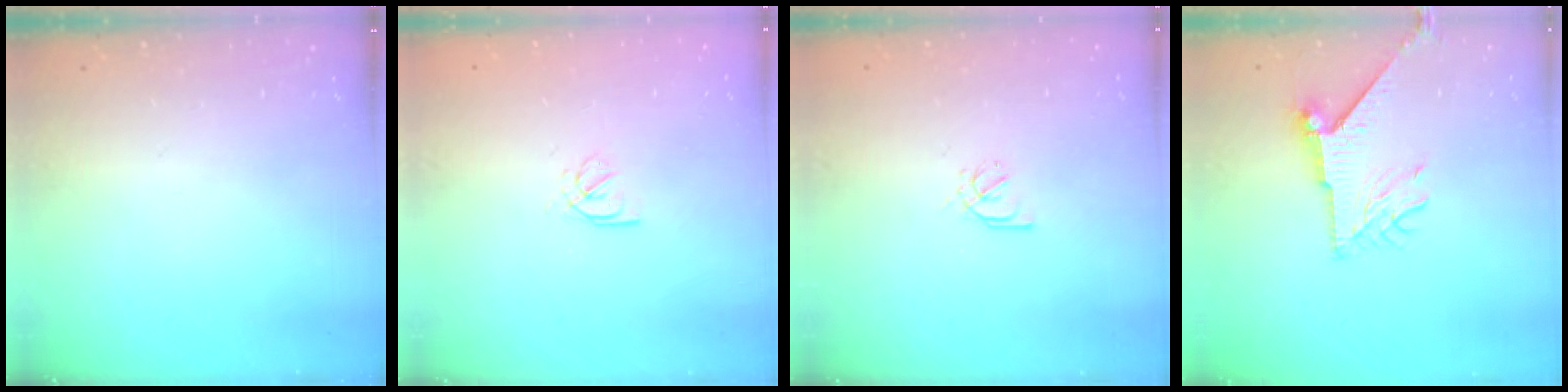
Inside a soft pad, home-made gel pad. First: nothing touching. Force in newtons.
{"total": 2.2, "press": 2.2, "slide": 0.4}
{"total": 2.6, "press": 2.5, "slide": 0.7}
{"total": 9.7, "press": 9.7, "slide": 0.3}